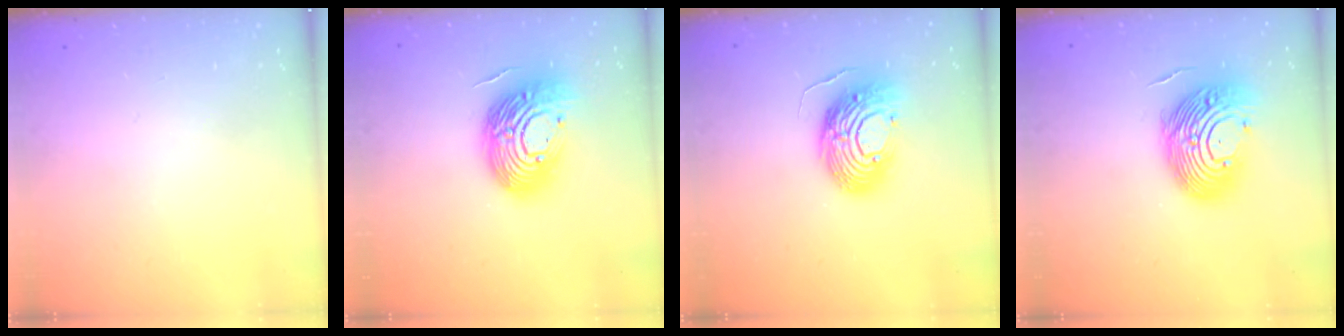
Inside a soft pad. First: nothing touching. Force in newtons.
{"total": 20.0, "press": 20.0, "slide": 1.6}
{"total": 13.7, "press": 13.5, "slide": 2.3}
{"total": 15.5, "press": 14.6, "slide": 5.1}